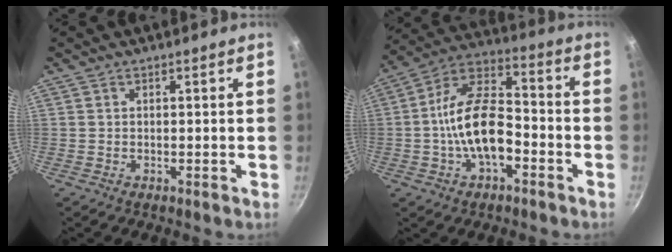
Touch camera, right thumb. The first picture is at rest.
{"total": 15.3, "force": [-3.8, 8.3, 12.4], "torque": [-0.196, 0.049, -0.082]}